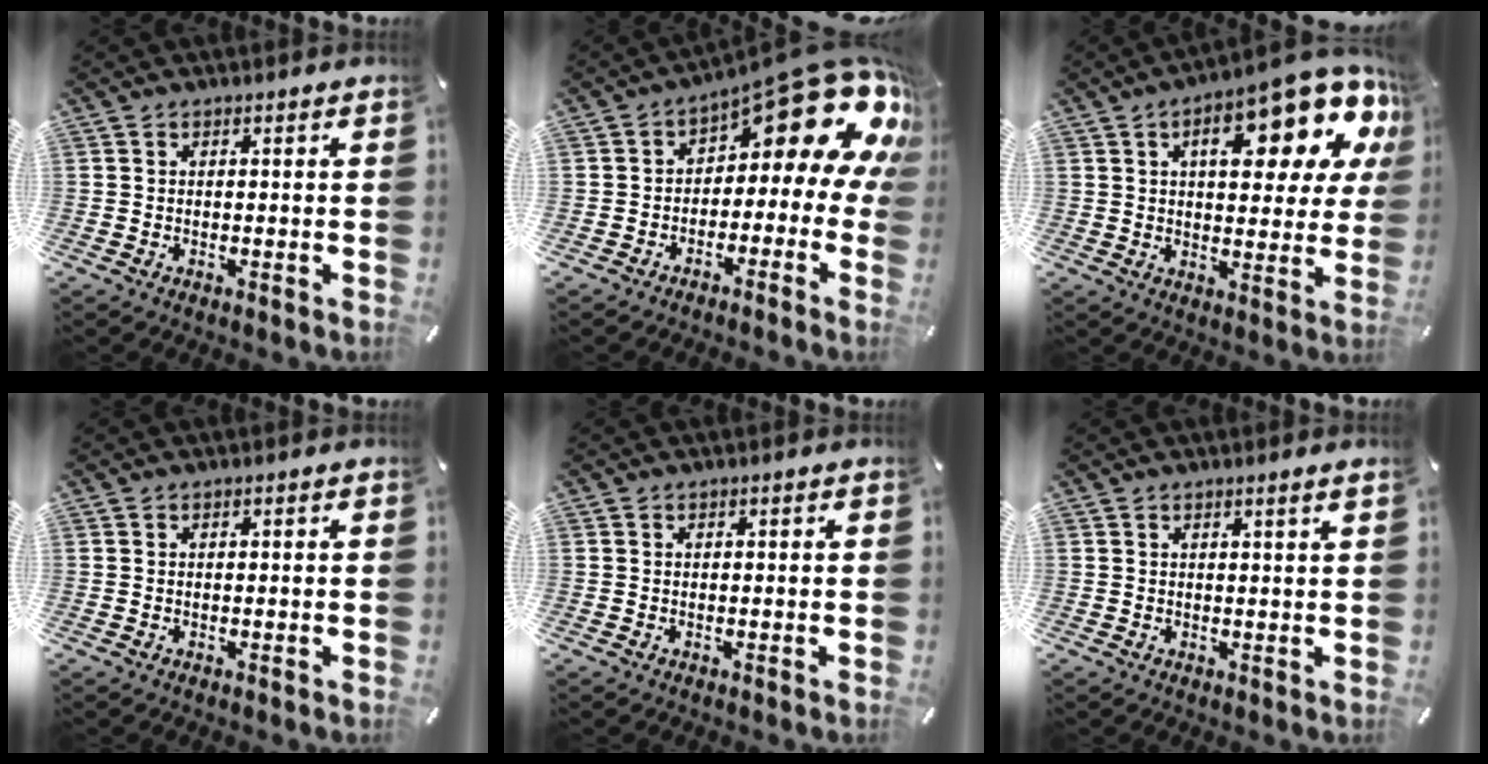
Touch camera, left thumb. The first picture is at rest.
{"total": 17.5, "force": [9.4, 7.1, 12.9], "torque": [-0.166, -0.076, 0.153]}
{"total": 19.8, "force": [9.5, 8.2, 15.3], "torque": [-0.203, -0.056, 0.145]}
{"total": 0.0}
{"total": 0.0}
{"total": 1.5, "force": [1.0, -0.2, 1.1], "torque": [-0.021, -0.003, 0.018]}